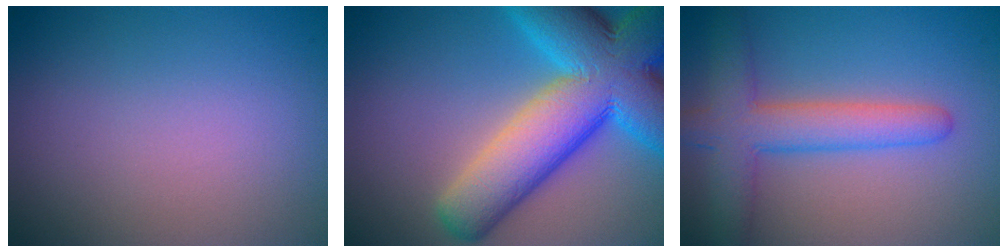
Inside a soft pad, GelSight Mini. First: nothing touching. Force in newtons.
{"total": 13.8, "press": 13.8, "slide": 0.6}
{"total": 5.5, "press": 5.5, "slide": 0.4}